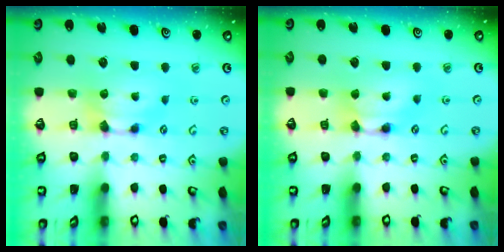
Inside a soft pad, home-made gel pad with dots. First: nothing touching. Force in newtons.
{"total": 1.5, "press": 1.5, "slide": 0.1}